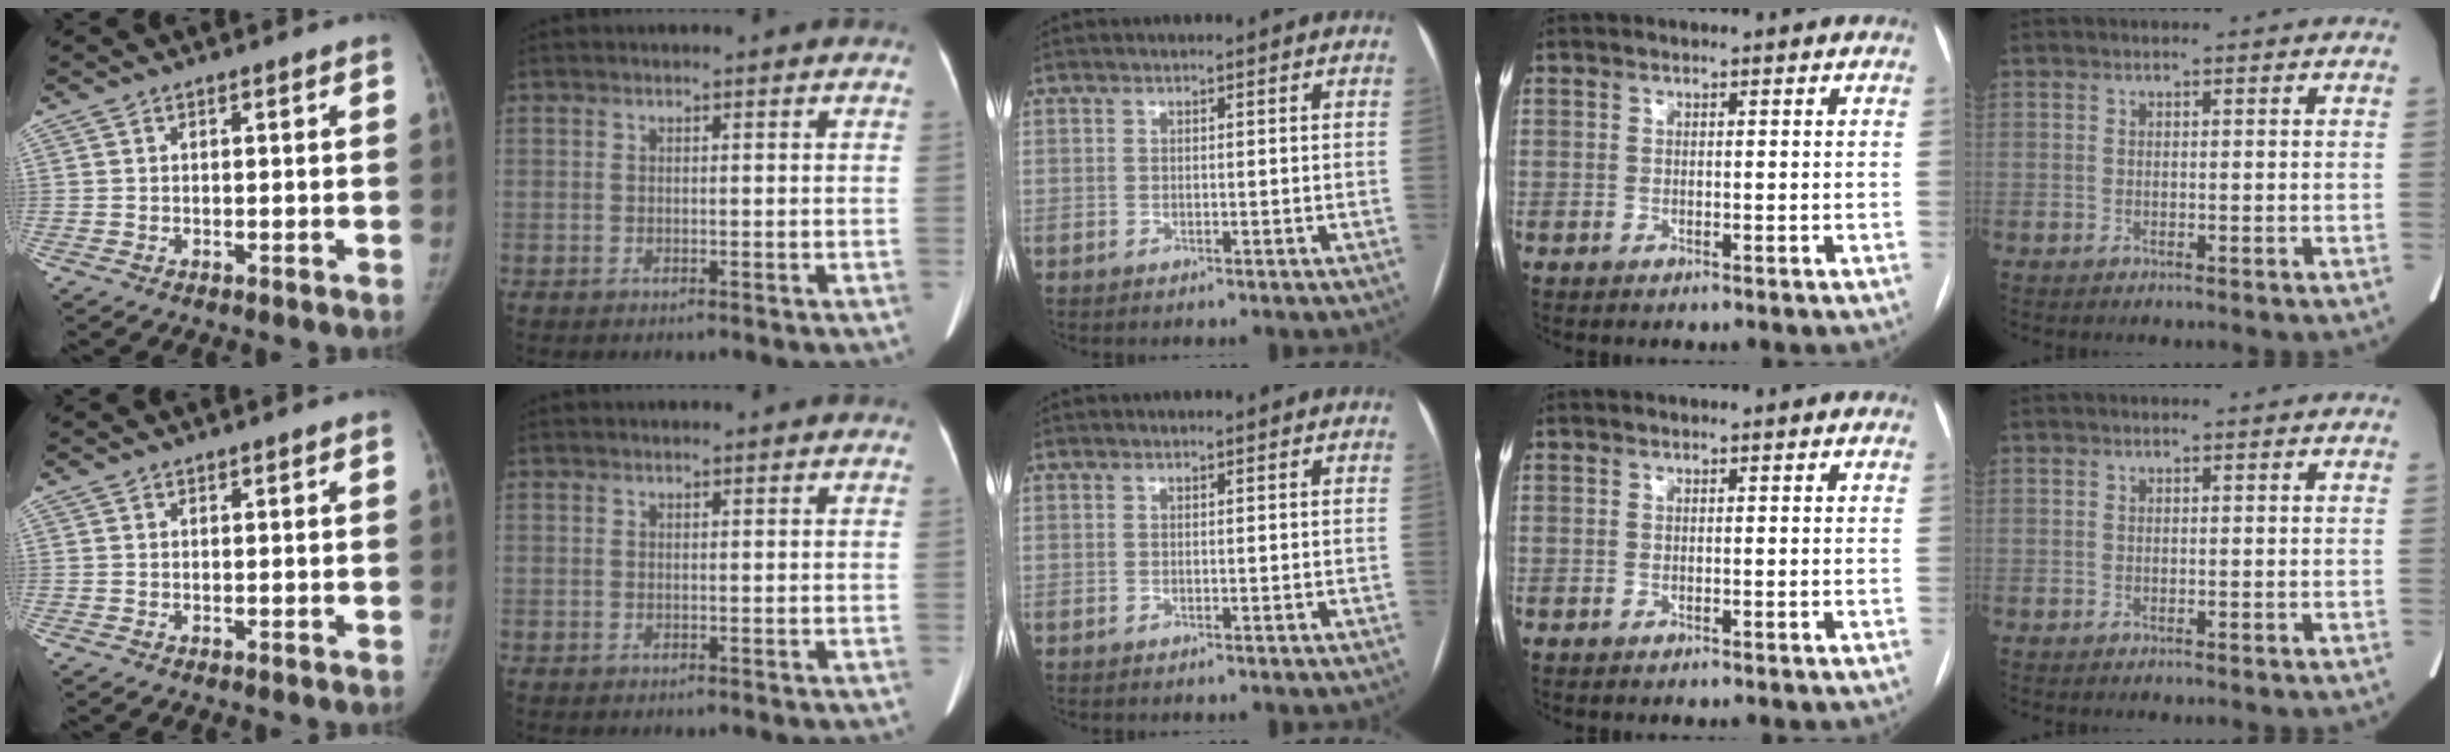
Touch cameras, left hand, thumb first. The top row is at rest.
{}